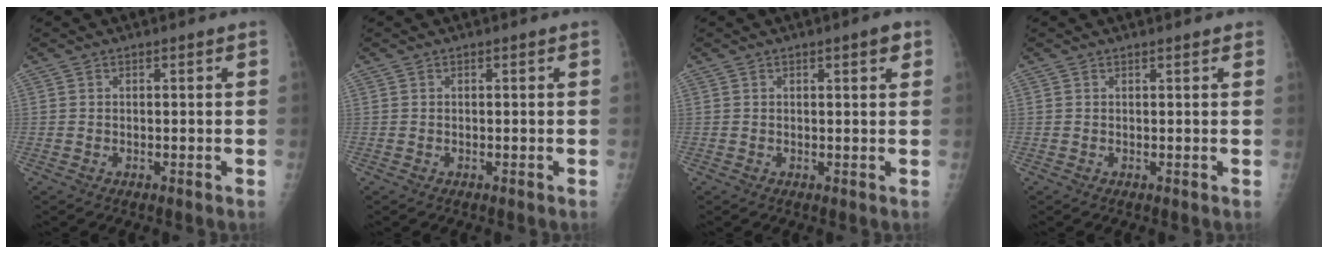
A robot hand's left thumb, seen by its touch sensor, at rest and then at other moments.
{"total": 0.0}
{"total": 2.6, "force": [1.2, 0.9, 2.2], "torque": [-0.023, -0.001, 0.012]}
{"total": 0.8, "force": [0.6, 0.2, 0.5], "torque": [-0.007, 0.000, 0.007]}